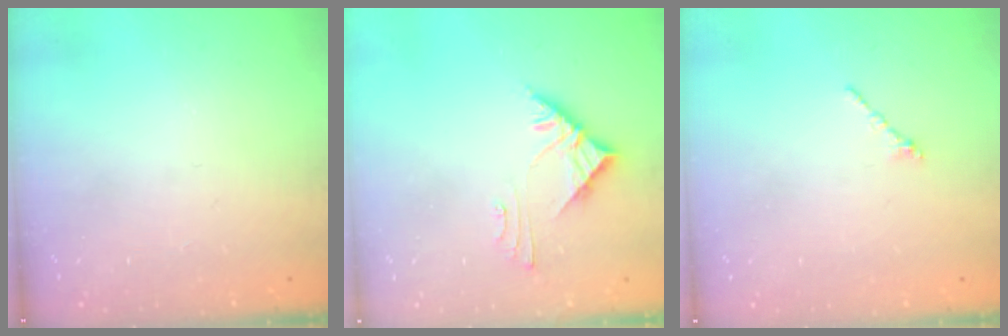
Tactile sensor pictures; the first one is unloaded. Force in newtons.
{"total": 6.2, "press": 6.2, "slide": 0.1}
{"total": 1.2, "press": 1.1, "slide": 0.5}